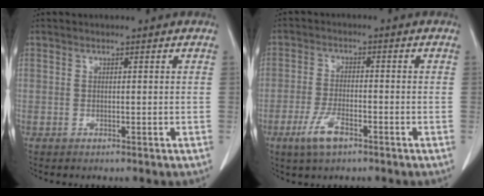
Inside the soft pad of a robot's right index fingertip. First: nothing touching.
{"total": 5.4, "force": [-3.2, 1.6, 4.0], "torque": [-0.086, -0.005, -0.057]}